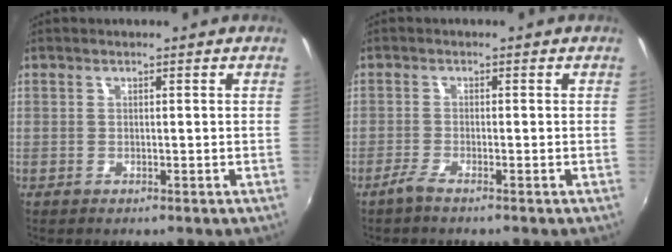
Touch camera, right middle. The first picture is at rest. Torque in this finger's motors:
{"motor_torque": [0.20, -0.40, 0.04, 0.00]}